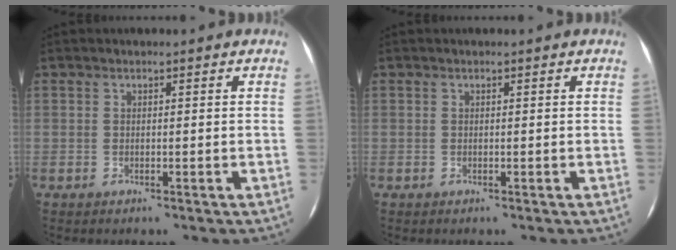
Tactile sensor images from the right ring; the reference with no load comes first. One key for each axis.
{"total": 0.0}